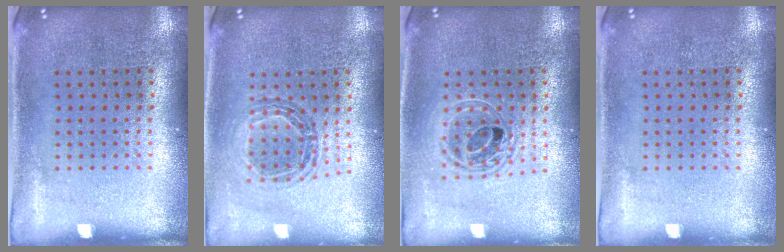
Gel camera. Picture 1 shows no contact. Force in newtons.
{"total": 0.9, "press": 0.9, "slide": 0.2}
{"total": 1.7, "press": 1.4, "slide": 1.0}
{"total": 0.0}